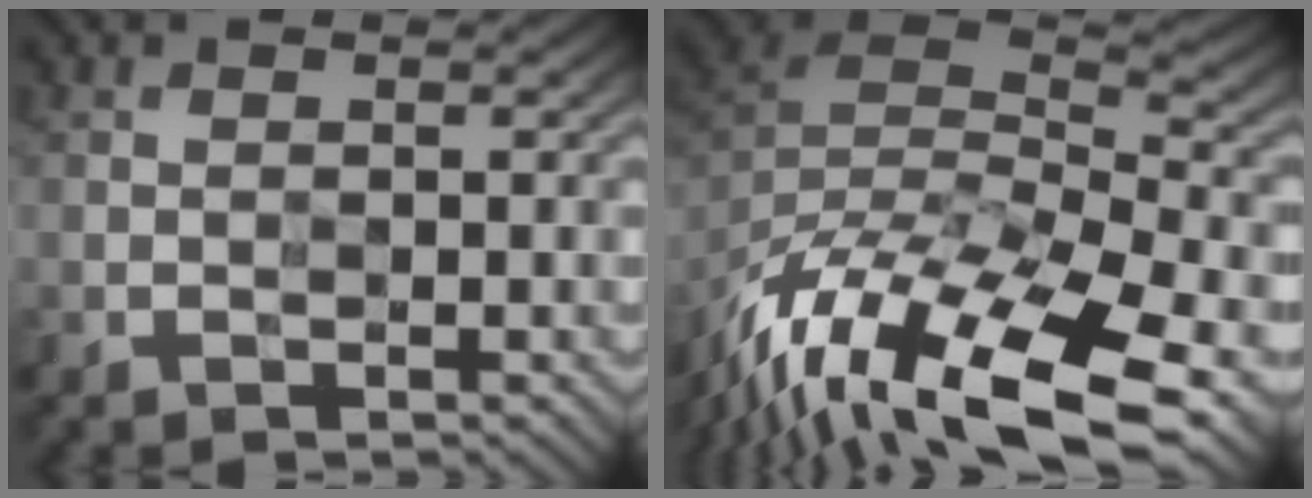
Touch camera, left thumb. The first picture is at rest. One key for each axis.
{"total": 17.9, "fx": -14.0, "fy": 5.2, "fz": 9.9, "tx": -0.188, "ty": -0.016, "tz": -0.209}